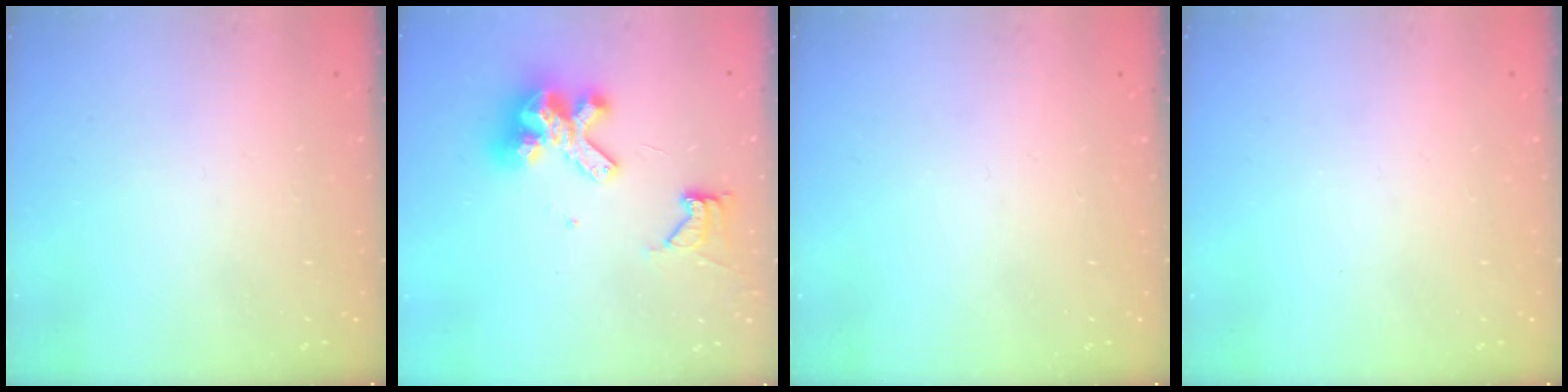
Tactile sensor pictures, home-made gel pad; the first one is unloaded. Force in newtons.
{"total": 13.4, "press": 13.3, "slide": 1.7}
{"total": 0.0}
{"total": 0.0}